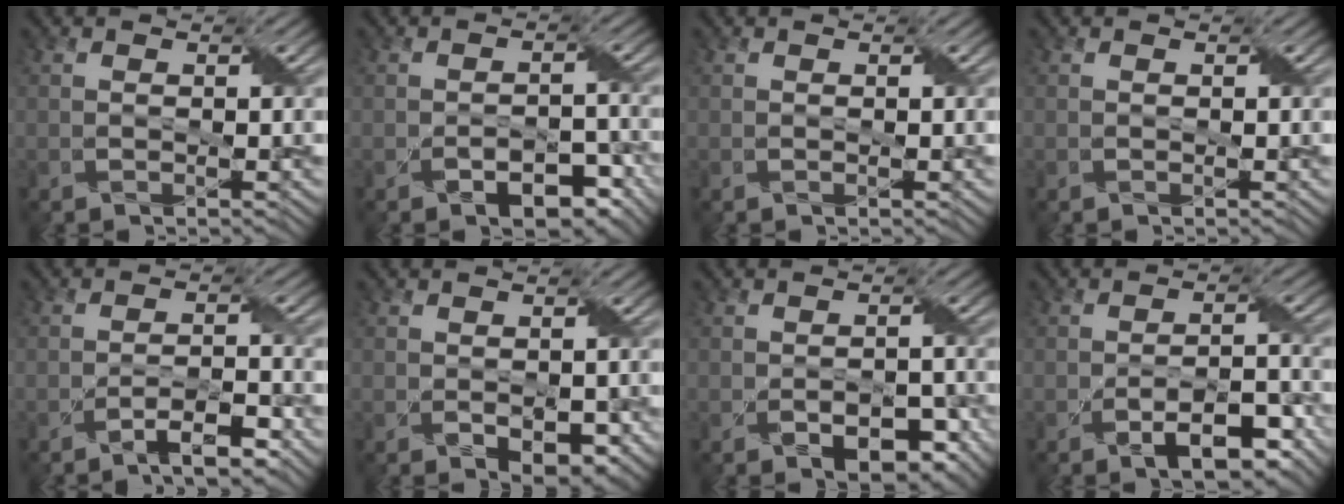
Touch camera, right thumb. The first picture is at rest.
{"total": 5.2, "force": [-2.9, 2.9, 3.2], "torque": [-0.042, -0.006, -0.038]}
{"total": 0.0}
{"total": 0.0}
{"total": 4.1, "force": [-2.9, 0.8, 2.7], "torque": [-0.046, 0.011, -0.052]}
{"total": 3.3, "force": [-0.8, 2.1, 2.4], "torque": [-0.047, -0.016, -0.003]}
{"total": 4.9, "force": [-2.3, 2.9, 3.3], "torque": [-0.043, -0.012, -0.028]}
{"total": 6.6, "force": [-3.6, 2.8, 4.8], "torque": [-0.075, 0.000, -0.054]}